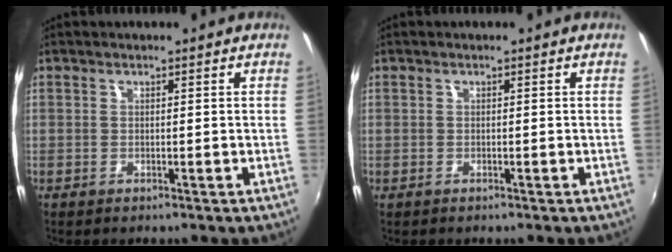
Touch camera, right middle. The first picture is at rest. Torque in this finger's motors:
{"motor_torque": [-0.18, -0.12, -0.03, 0.01]}